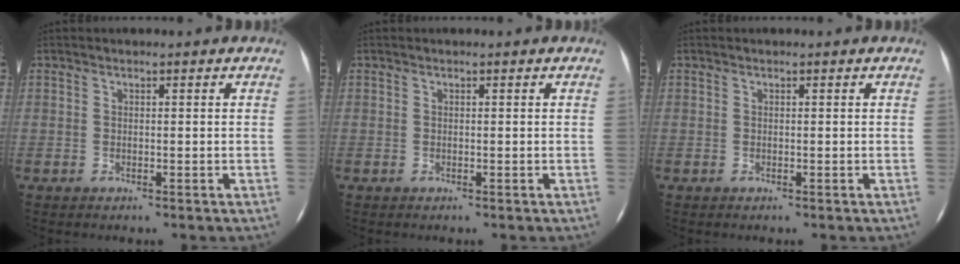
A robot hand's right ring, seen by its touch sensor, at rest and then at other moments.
{"total": 0.0}
{"total": 0.0}